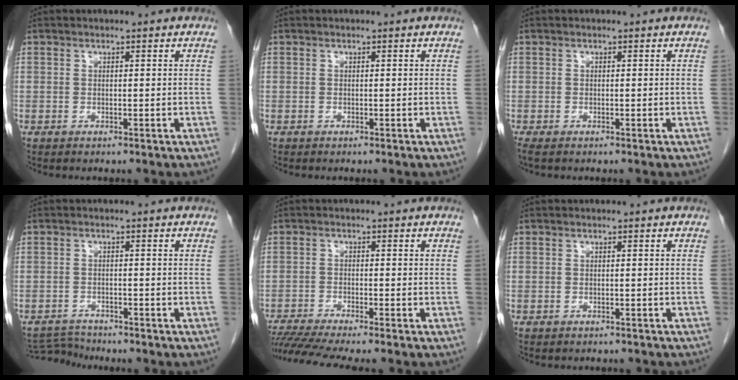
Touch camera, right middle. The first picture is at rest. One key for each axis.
{"total": 0.0}
{"total": 1.3, "fx": -1.0, "fy": 0.4, "fz": 0.7, "tx": -0.011, "ty": -0.004, "tz": -0.013}
{"total": 3.1, "fx": -3.0, "fy": -0.1, "fz": -0.7, "tx": 0.015, "ty": -0.011, "tz": -0.052}
{"total": 8.3, "fx": -7.2, "fy": -0.9, "fz": 4.0, "tx": -0.062, "ty": -0.017, "tz": -0.120}
{"total": 2.2, "fx": -2.0, "fy": 0.8, "fz": 0.6, "tx": -0.017, "ty": -0.003, "tz": -0.020}